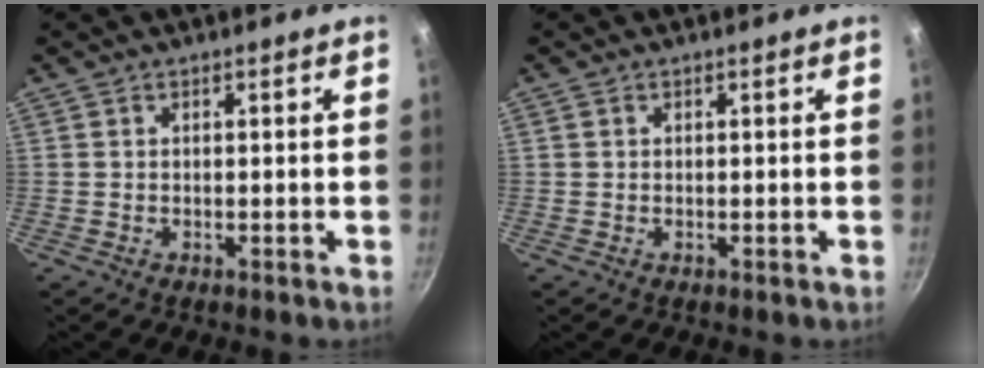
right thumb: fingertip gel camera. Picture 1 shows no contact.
{"total": 0.0}